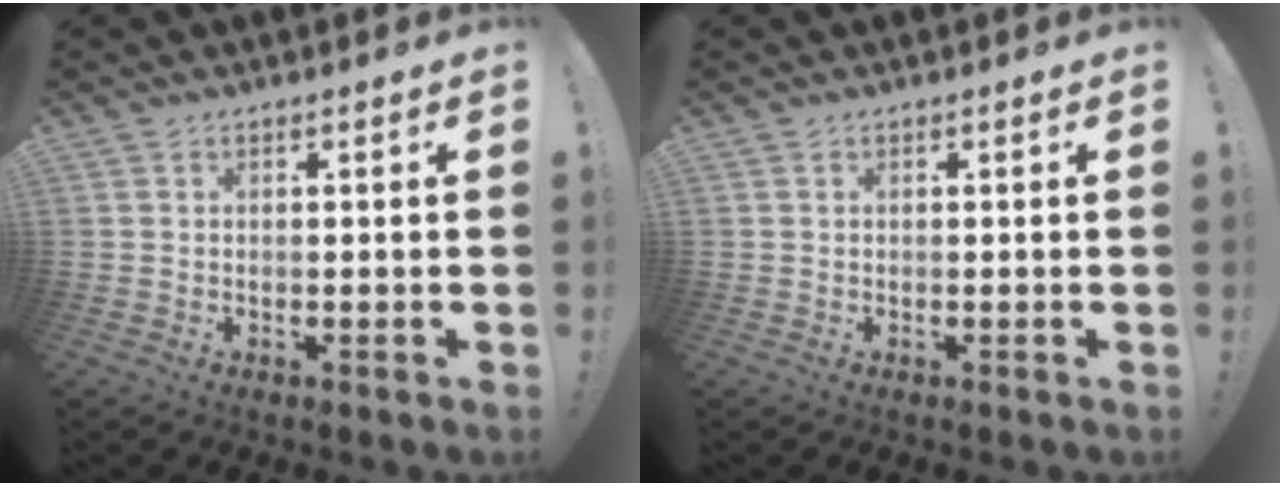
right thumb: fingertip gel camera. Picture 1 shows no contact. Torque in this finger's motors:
{"motor_torque": [-0.05, -0.05, -0.10, 0.06, 0.00]}